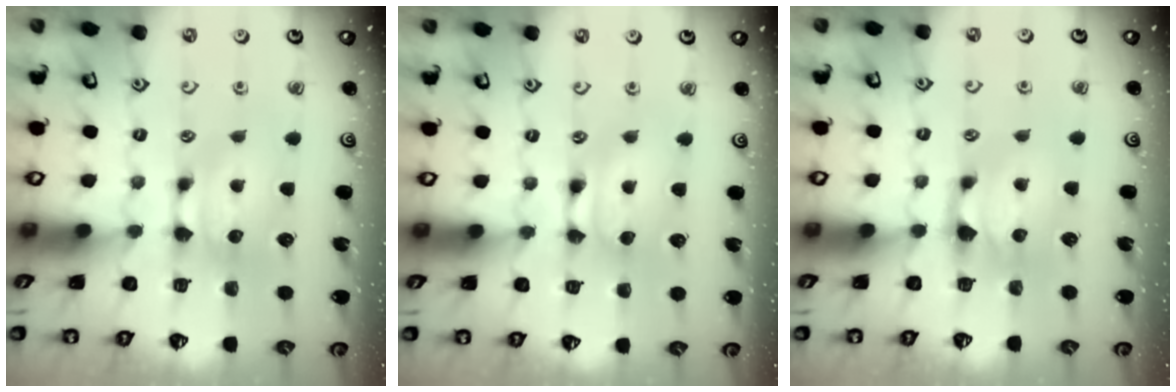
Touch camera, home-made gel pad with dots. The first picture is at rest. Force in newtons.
{"total": 1.6, "press": 1.5, "slide": 0.2}
{"total": 0.6, "press": 0.2, "slide": 0.5}